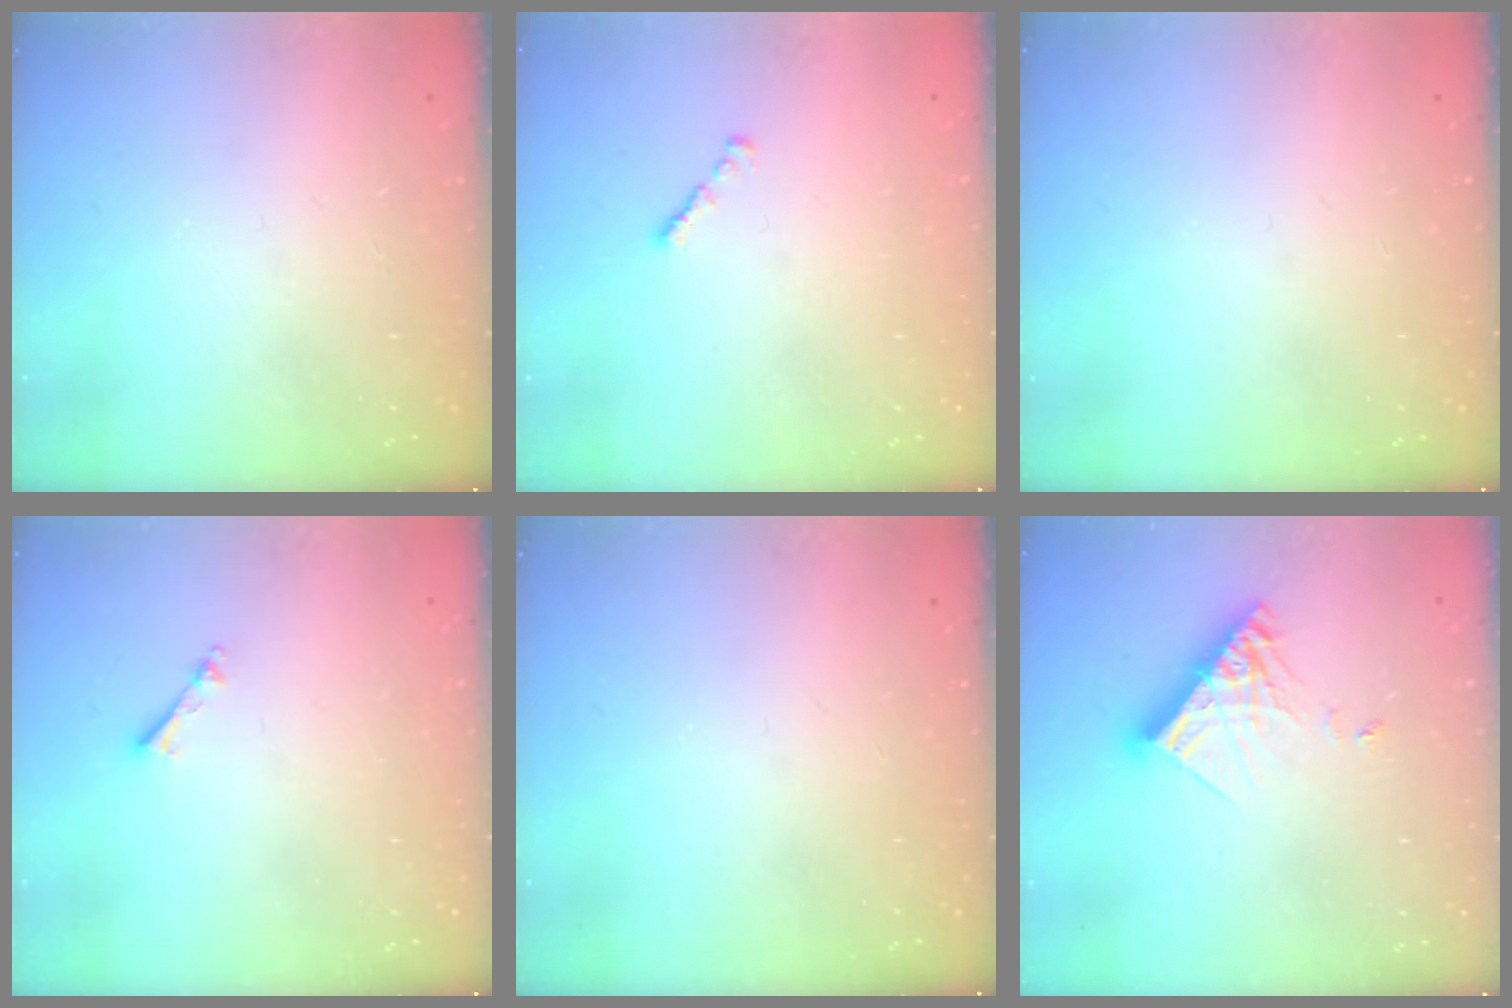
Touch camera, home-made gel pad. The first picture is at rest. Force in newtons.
{"total": 1.1, "press": 1.0, "slide": 0.5}
{"total": 0.0}
{"total": 1.3, "press": 1.3, "slide": 0.3}
{"total": 0.0}
{"total": 11.2, "press": 11.2, "slide": 0.7}